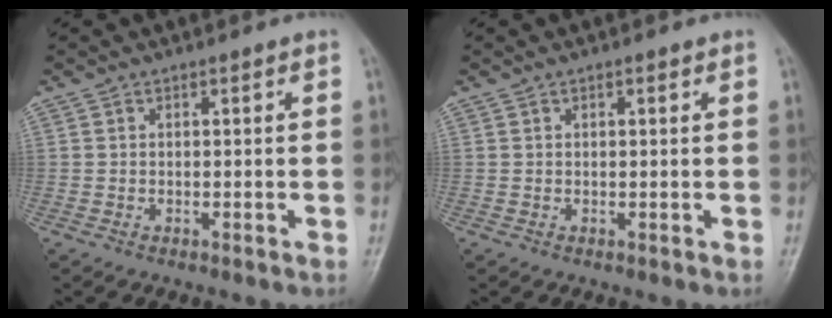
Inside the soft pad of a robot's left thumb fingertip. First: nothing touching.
{"total": 0.7, "force": [0.4, 0.3, 0.5], "torque": [-0.009, 0.000, 0.004]}